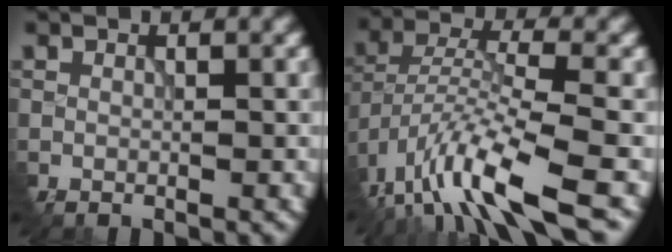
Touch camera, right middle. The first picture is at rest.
{"total": 9.1, "force": [-6.1, 2.2, 6.5], "torque": [-0.125, 0.000, -0.116]}